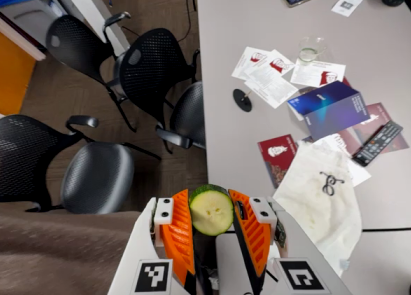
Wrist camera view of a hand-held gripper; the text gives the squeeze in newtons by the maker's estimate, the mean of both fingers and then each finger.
{"total": 9.4, "left": 9.0, "right": 9.8}